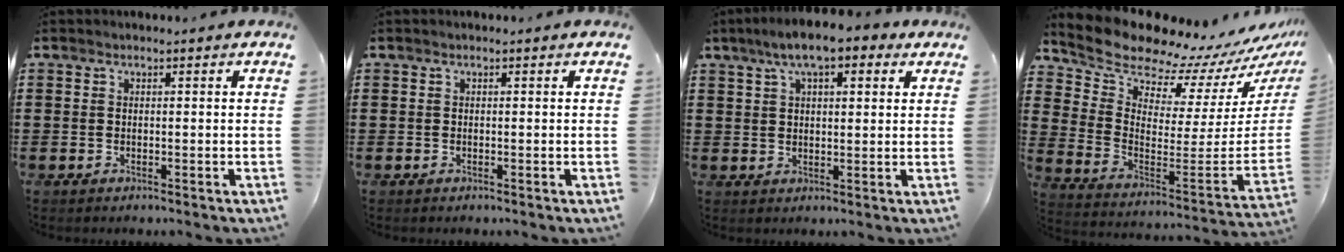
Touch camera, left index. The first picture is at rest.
{"total": 0.0}
{"total": 7.3, "force": [4.8, 2.2, 5.1], "torque": [-0.111, 0.009, 0.084]}
{"total": 10.1, "force": [9.8, 1.6, 1.7], "torque": [-0.060, -0.107, 0.159]}